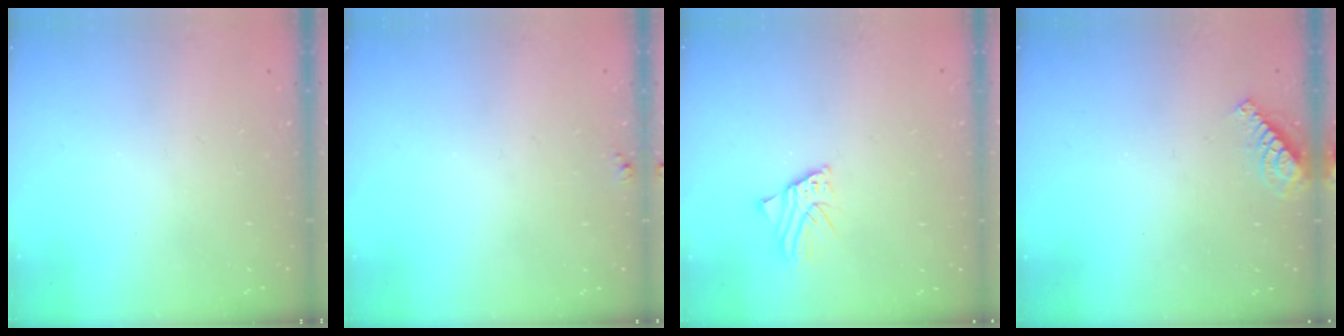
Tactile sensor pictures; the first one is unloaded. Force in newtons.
{"total": 3.1, "press": 3.1, "slide": 0.3}
{"total": 2.5, "press": 2.5, "slide": 0.3}
{"total": 5.4, "press": 5.3, "slide": 0.6}